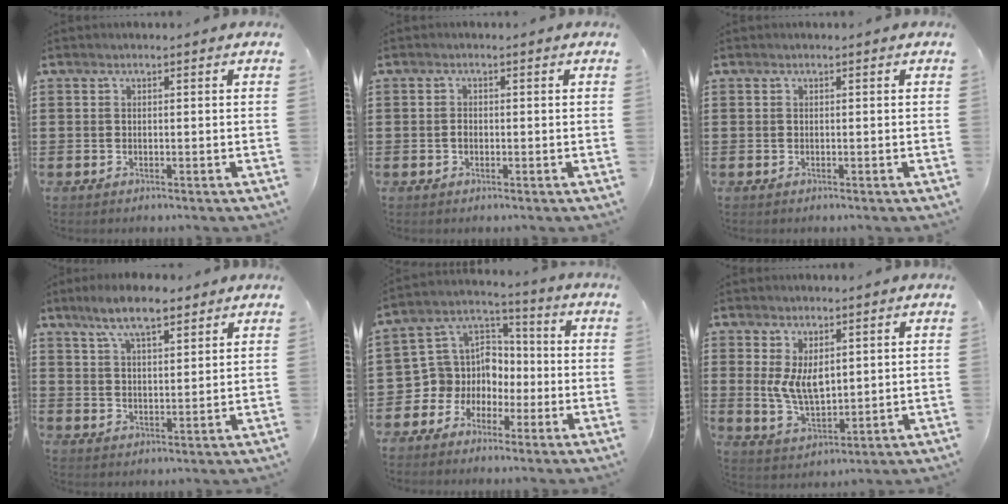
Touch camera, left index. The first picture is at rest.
{"total": 1.1, "force": [-0.3, 0.7, 0.8], "torque": [-0.018, 0.002, -0.007]}
{"total": 0.0}
{"total": 7.2, "force": [5.4, 1.9, 4.4], "torque": [-0.097, 0.000, 0.096]}
{"total": 7.8, "force": [-2.2, 7.4, 1.1], "torque": [-0.066, -0.001, -0.046]}
{"total": 5.9, "force": [1.6, 3.2, 4.7], "torque": [-0.103, -0.002, 0.025]}